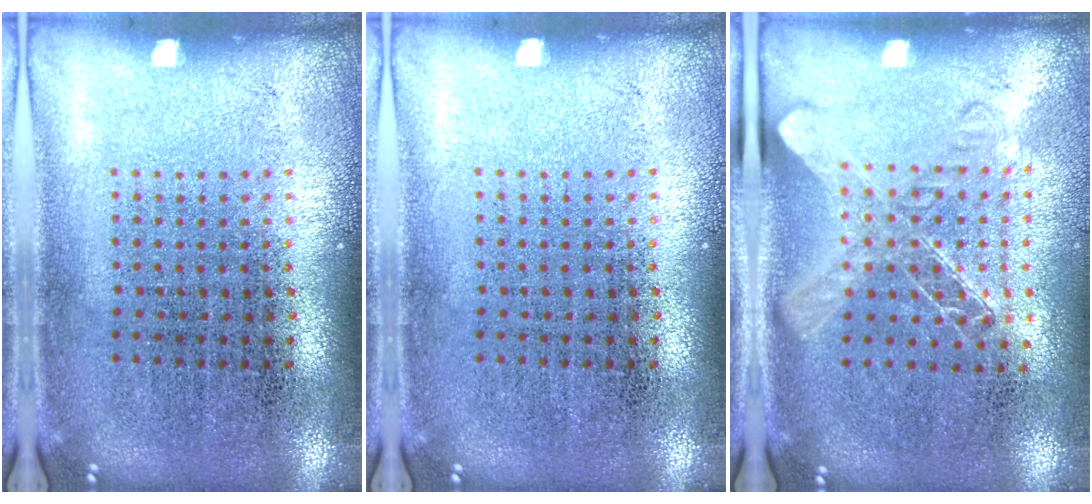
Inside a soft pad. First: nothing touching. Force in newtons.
{"total": 0.0}
{"total": 1.5, "press": 1.3, "slide": 0.6}